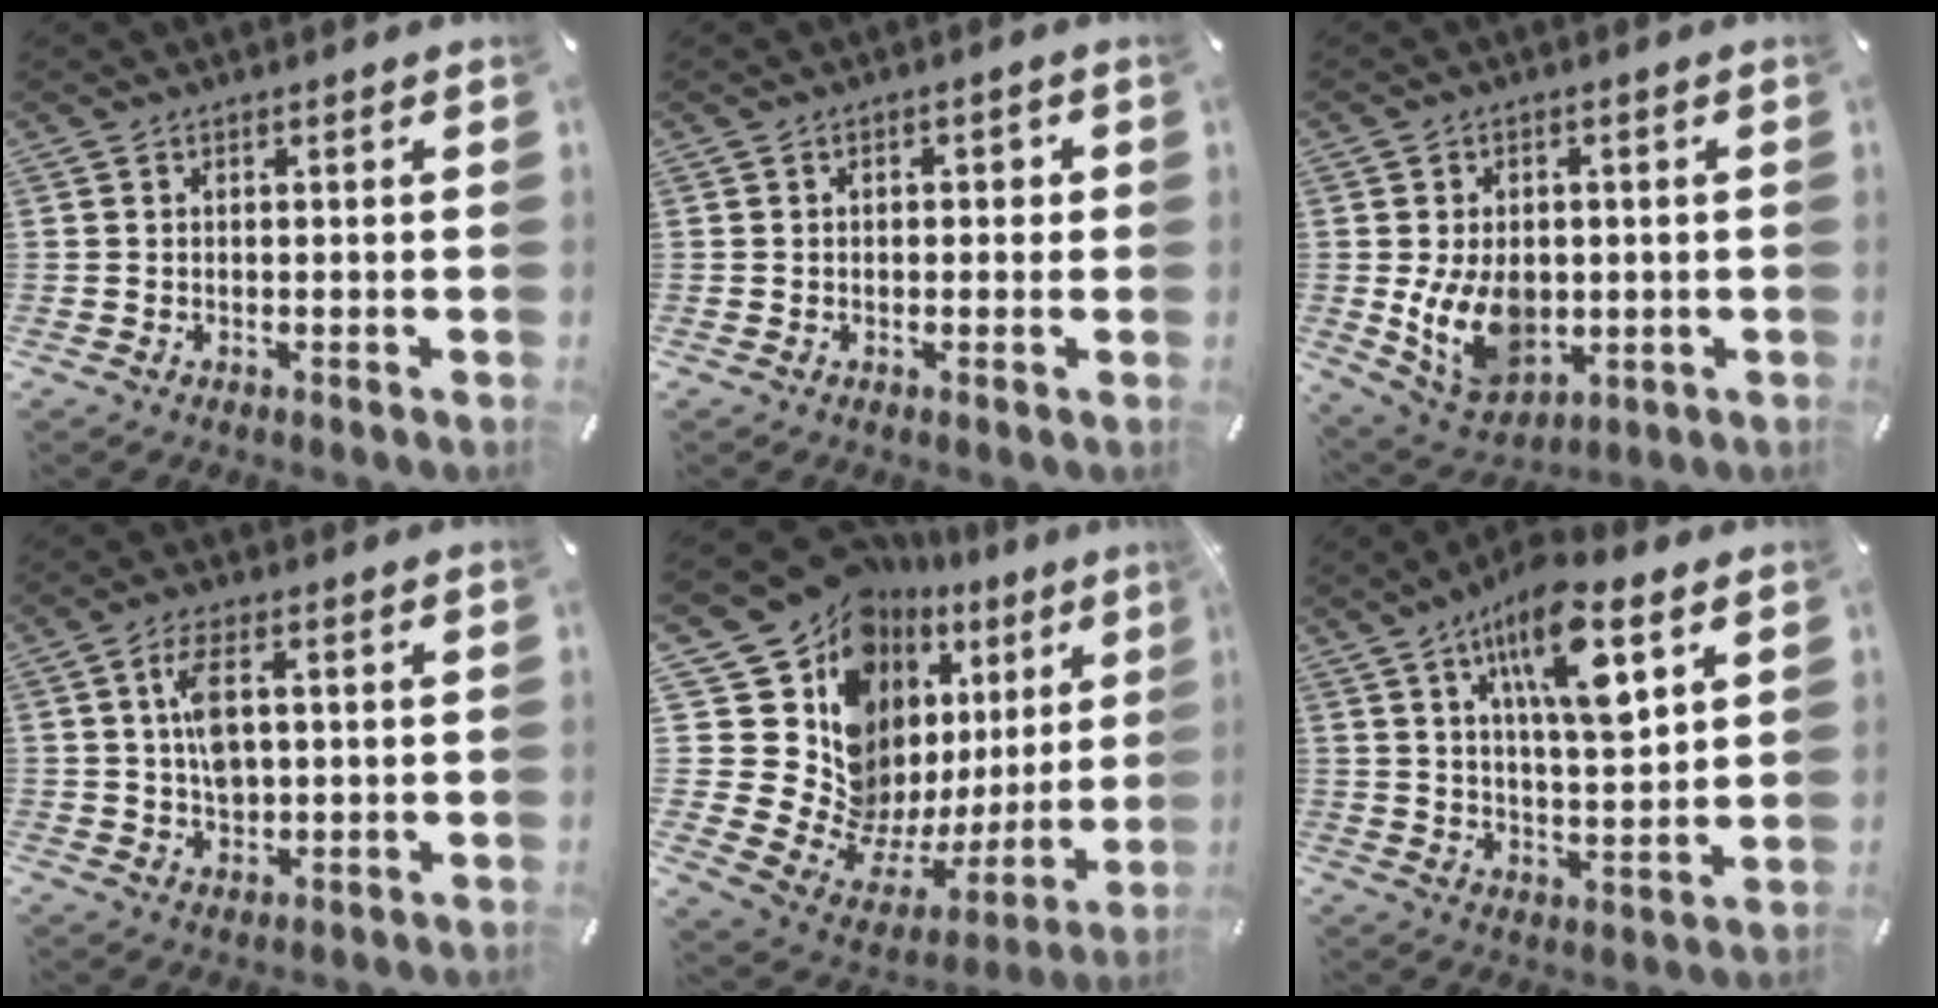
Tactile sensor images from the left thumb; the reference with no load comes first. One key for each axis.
{"total": 1.6, "fx": -0.2, "fy": 1.2, "fz": 1.1, "tx": -0.015, "ty": 0.005, "tz": -0.009}
{"total": 12.2, "fx": -1.2, "fy": 9.1, "fz": 8.0, "tx": -0.151, "ty": -0.004, "tz": -0.018}
{"total": 6.7, "fx": 1.2, "fy": 3.9, "fz": 5.4, "tx": -0.102, "ty": 0.003, "tz": 0.016}
{"total": 18.0, "fx": 10.3, "fy": 12.3, "fz": 8.2, "tx": -0.068, "ty": -0.159, "tz": 0.216}
{"total": 14.2, "fx": 7.9, "fy": 4.5, "fz": 11.0, "tx": -0.187, "ty": -0.027, "tz": 0.129}